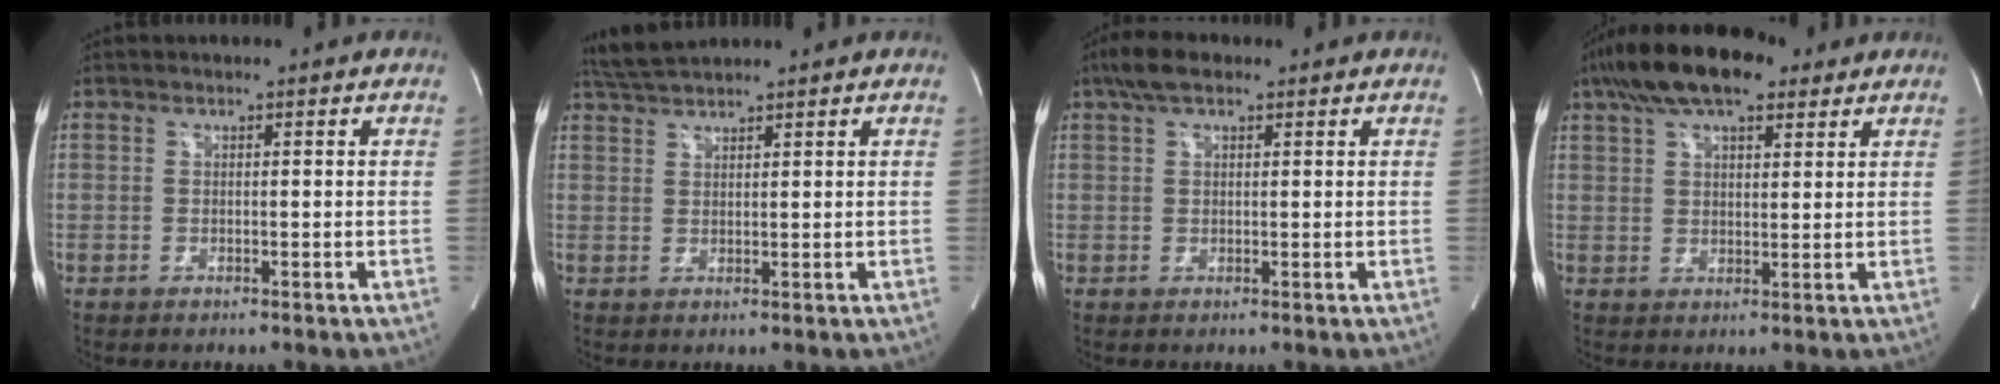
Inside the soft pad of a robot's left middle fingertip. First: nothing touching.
{"total": 4.0, "force": [3.8, -0.2, 1.2], "torque": [-0.034, 0.019, 0.079]}
{"total": 4.3, "force": [2.9, 1.6, 2.8], "torque": [-0.065, 0.023, 0.052]}
{"total": 12.8, "force": [8.7, 4.7, 8.2], "torque": [-0.157, 0.041, 0.149]}